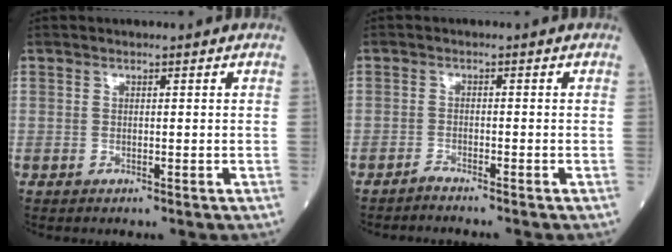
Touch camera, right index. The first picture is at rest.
{"total": 1.6, "force": [-1.6, -0.4, 0.2], "torque": [-0.004, -0.001, -0.028]}